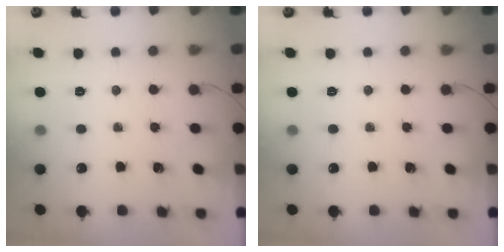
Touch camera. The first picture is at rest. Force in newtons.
{"total": 0.0}